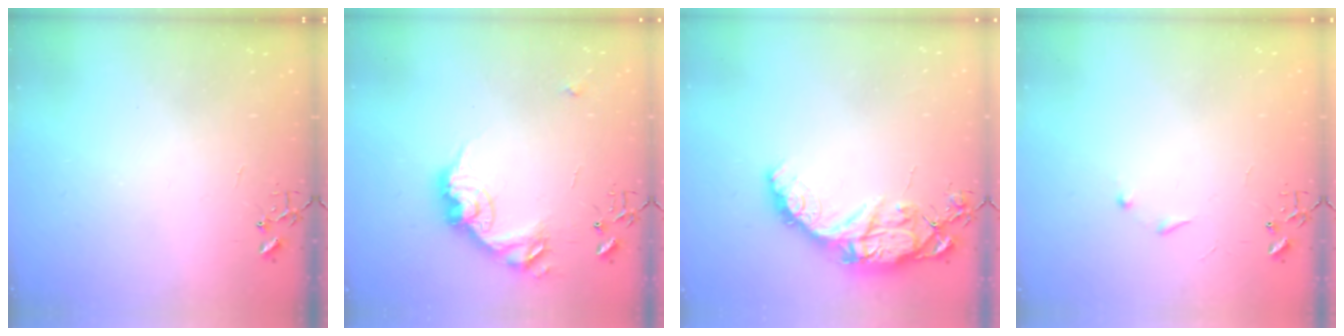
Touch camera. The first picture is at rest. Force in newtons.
{"total": 16.0, "press": 16.0, "slide": 0.3}
{"total": 16.6, "press": 16.5, "slide": 1.3}
{"total": 6.0, "press": 6.0, "slide": 0.6}